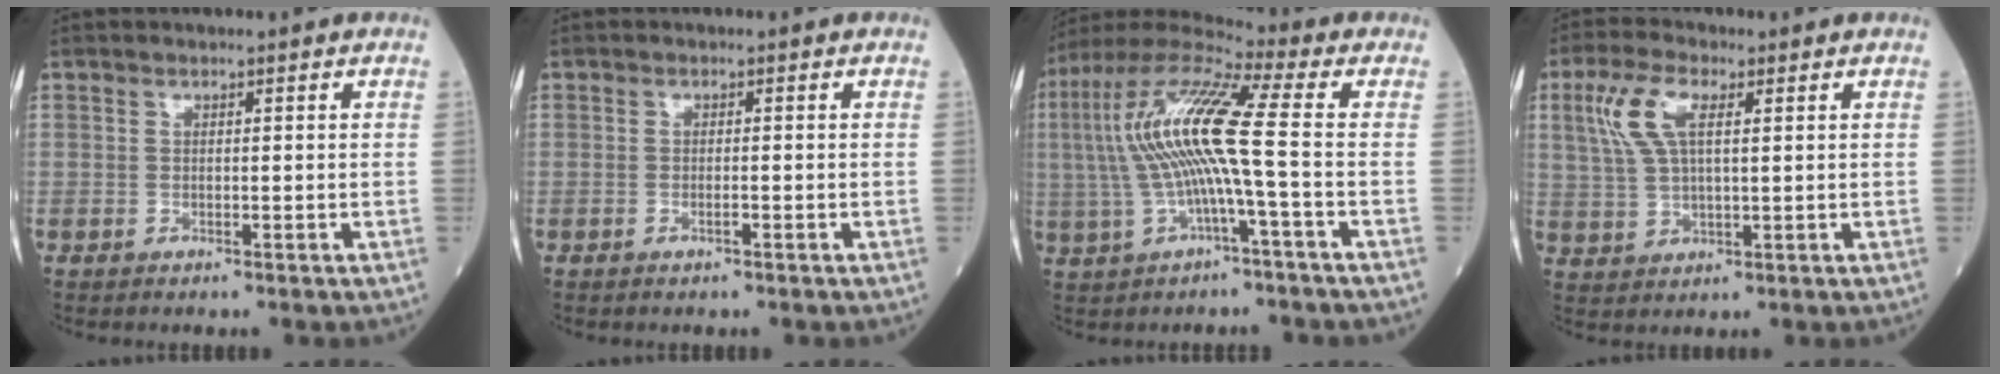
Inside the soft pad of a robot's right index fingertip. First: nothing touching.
{"total": 1.0, "force": [-0.4, -0.1, 0.9], "torque": [-0.021, -0.002, -0.006]}
{"total": 13.5, "force": [-0.3, 0.2, 13.5], "torque": [-0.280, 0.025, -0.015]}
{"total": 7.4, "force": [2.7, 2.6, 6.4], "torque": [-0.153, 0.016, 0.057]}